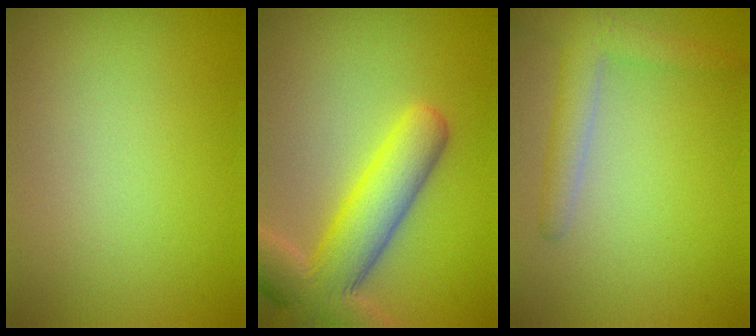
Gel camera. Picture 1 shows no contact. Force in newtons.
{"total": 8.2, "press": 8.2, "slide": 0.7}
{"total": 3.0, "press": 3.0, "slide": 0.1}